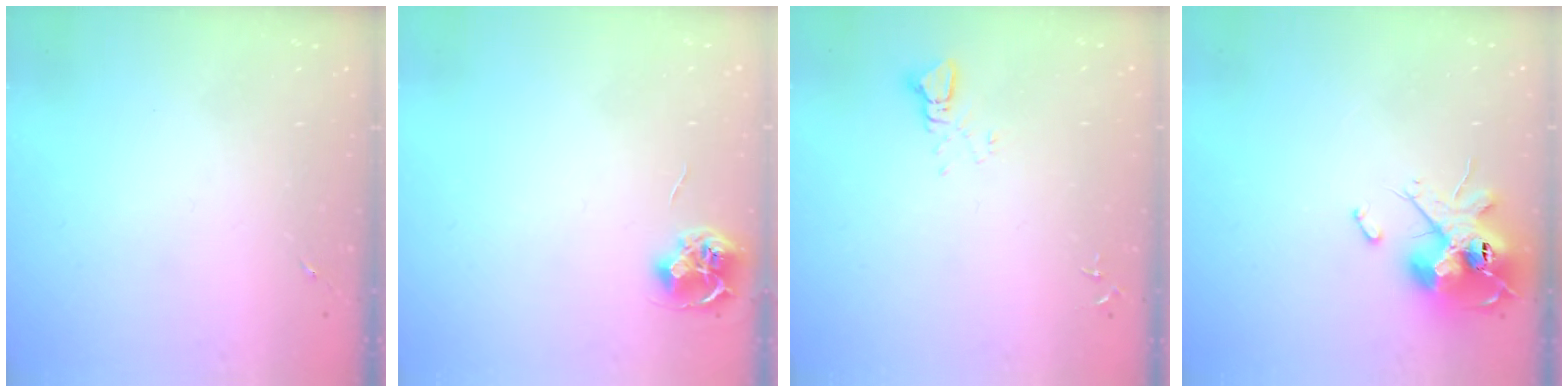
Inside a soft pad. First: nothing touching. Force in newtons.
{"total": 7.1, "press": 7.1, "slide": 0.4}
{"total": 2.5, "press": 2.5, "slide": 0.1}
{"total": 13.9, "press": 13.8, "slide": 1.3}